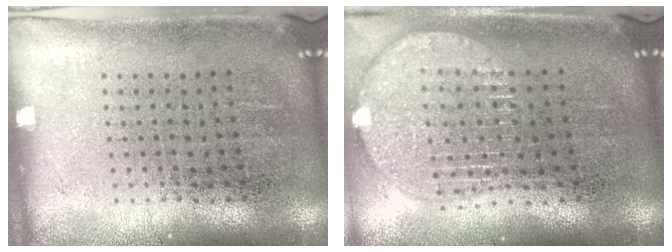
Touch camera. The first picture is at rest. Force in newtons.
{"total": 1.9, "press": 1.6, "slide": 1.0}